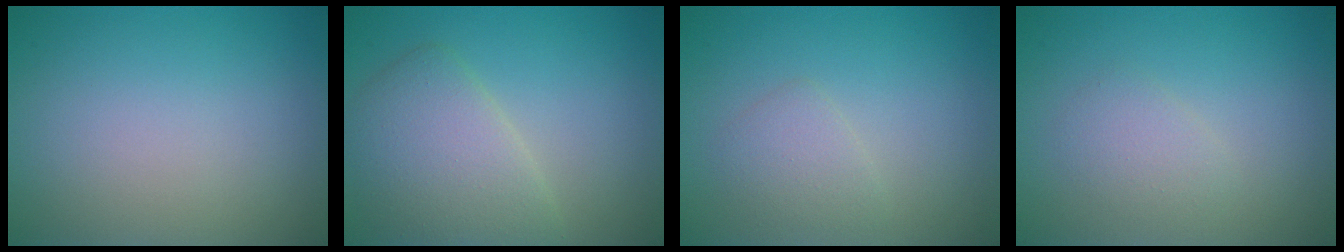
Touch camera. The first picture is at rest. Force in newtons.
{"total": 4.9, "press": 4.9, "slide": 0.3}
{"total": 1.7, "press": 1.7, "slide": 0.2}
{"total": 1.6, "press": 1.6, "slide": 0.1}